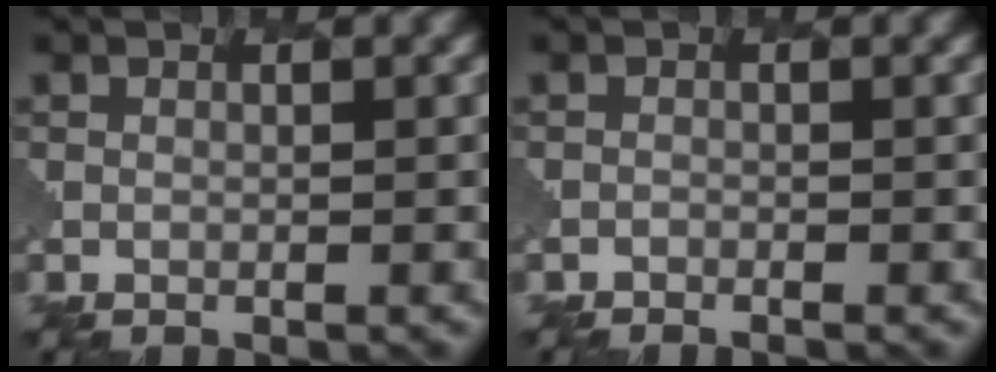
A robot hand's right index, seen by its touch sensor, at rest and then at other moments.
{"total": 1.4, "force": [-1.3, 0.0, -0.3], "torque": [0.001, 0.003, -0.018]}